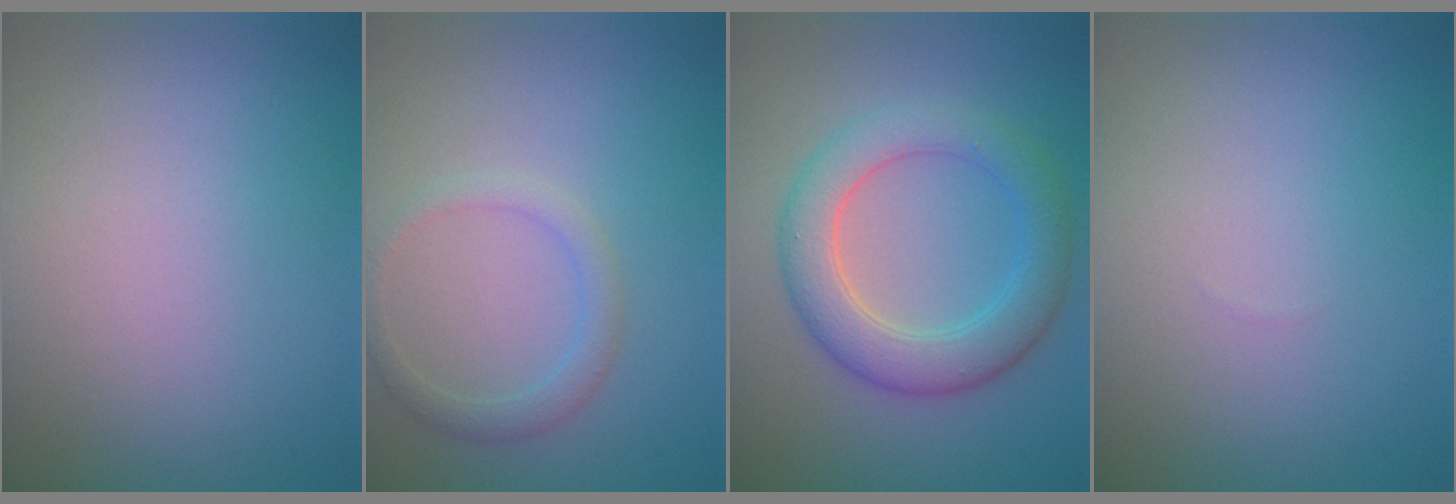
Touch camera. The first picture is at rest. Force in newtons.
{"total": 1.8, "press": 1.8, "slide": 0.1}
{"total": 5.3, "press": 5.3, "slide": 0.1}
{"total": 0.0}